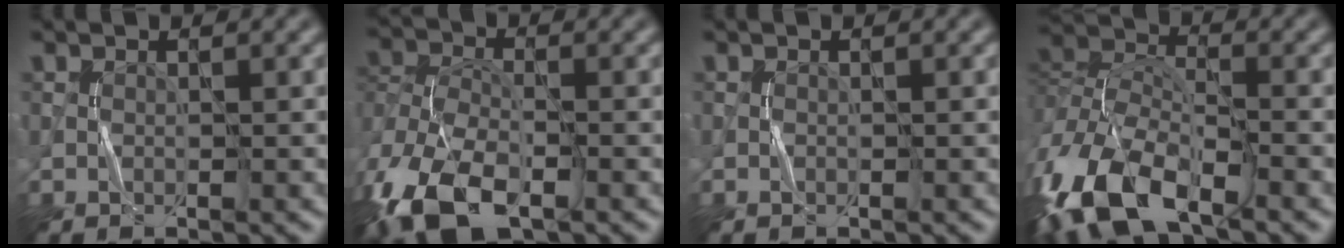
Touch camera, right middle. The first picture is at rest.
{"total": 12.5, "force": [-7.1, 6.4, 8.0], "torque": [-0.172, -0.027, -0.130]}
{"total": 0.7, "force": [-0.4, 0.5, 0.3], "torque": [-0.006, -0.001, -0.008]}
{"total": 12.3, "force": [-6.6, 5.8, 8.6], "torque": [-0.186, -0.006, -0.138]}